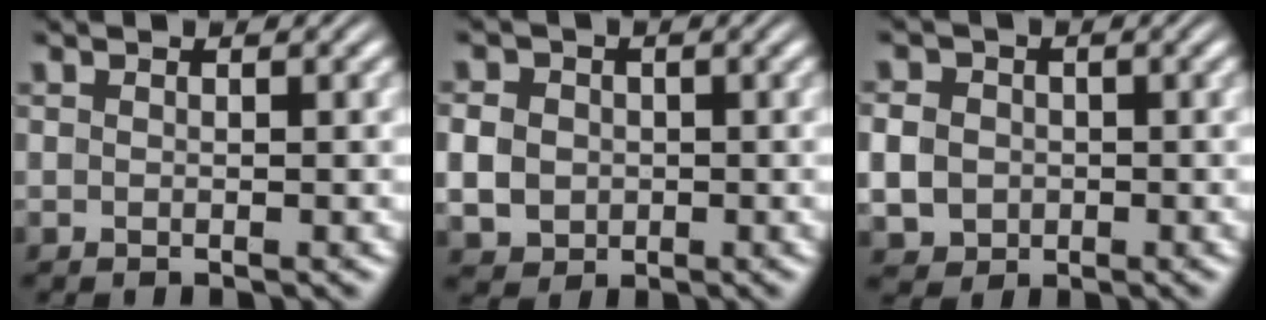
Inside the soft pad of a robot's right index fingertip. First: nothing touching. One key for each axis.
{"total": 4.5, "fx": -0.5, "fy": 4.1, "fz": 1.8, "tx": -0.045, "ty": -0.013, "tz": -0.004}
{"total": 4.7, "fx": -0.7, "fy": 4.3, "fz": 1.7, "tx": -0.048, "ty": -0.017, "tz": -0.008}